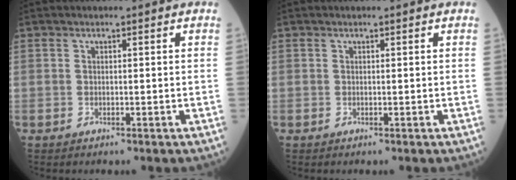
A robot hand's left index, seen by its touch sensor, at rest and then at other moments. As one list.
[{"total": 0.0}]